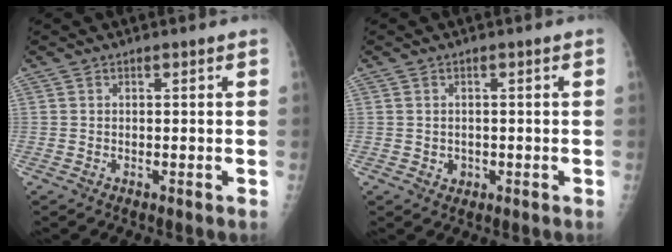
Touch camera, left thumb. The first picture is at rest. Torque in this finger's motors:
{"motor_torque": [-0.41, 0.17, 0.02, 0.01, -0.01]}